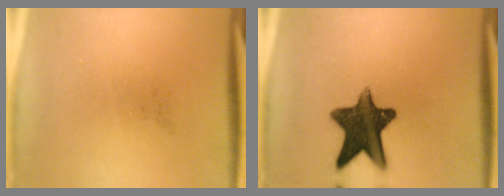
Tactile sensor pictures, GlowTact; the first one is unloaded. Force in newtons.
{"total": 13.2}